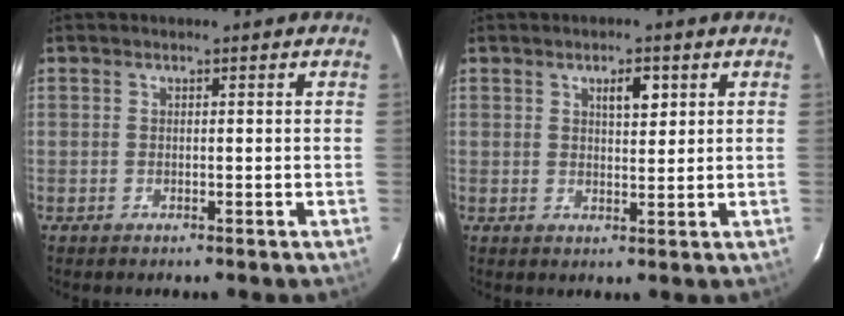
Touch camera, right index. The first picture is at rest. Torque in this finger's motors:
{"motor_torque": [0.36, 0.19, 0.07, 0.05]}